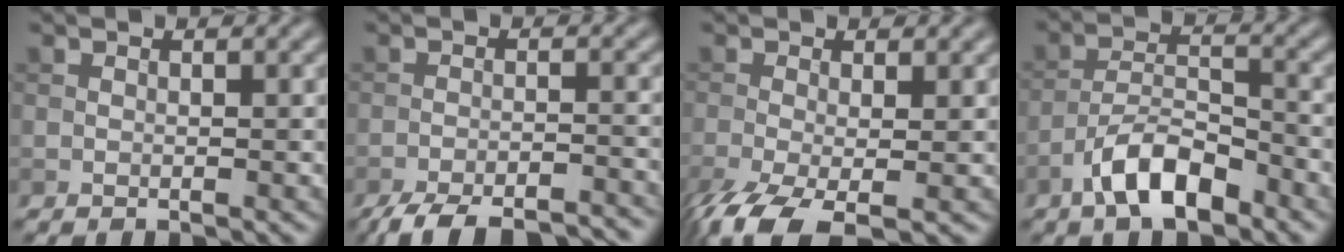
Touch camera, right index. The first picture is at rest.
{"total": 9.0, "force": [-8.1, 2.0, 3.4], "torque": [-0.053, -0.018, -0.117]}
{"total": 6.8, "force": [-3.6, 2.6, 5.2], "torque": [-0.121, -0.025, -0.066]}
{"total": 5.9, "force": [-3.7, 2.2, 4.0], "torque": [-0.068, 0.007, -0.072]}